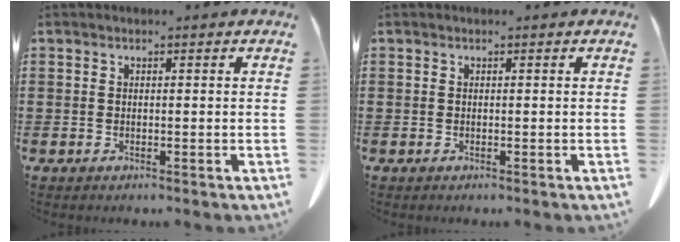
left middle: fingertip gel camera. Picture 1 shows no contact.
{"total": 0.0}